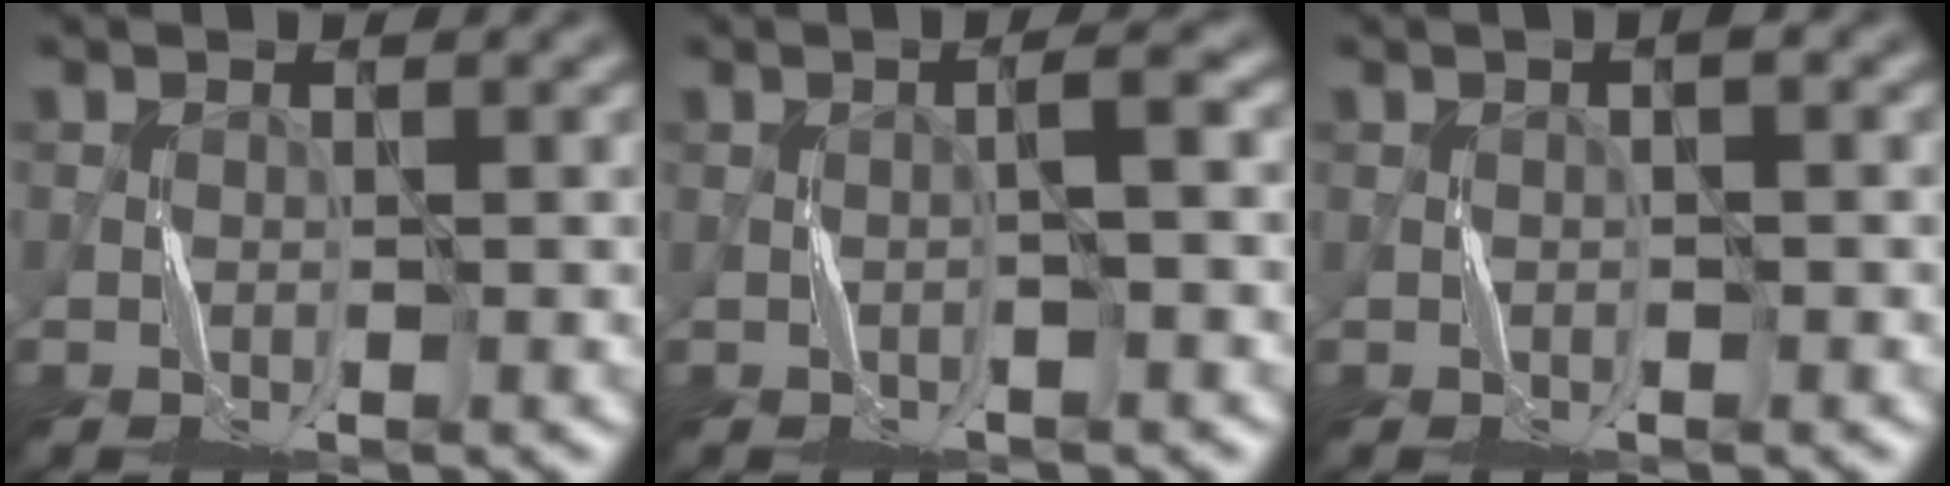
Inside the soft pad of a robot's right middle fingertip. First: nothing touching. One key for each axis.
{"total": 2.1, "fx": -0.1, "fy": 0.1, "fz": 2.1, "tx": -0.033, "ty": 0.011, "tz": -0.003}
{"total": 1.2, "fx": 0.2, "fy": 0.2, "fz": 1.2, "tx": -0.018, "ty": 0.007, "tz": 0.002}